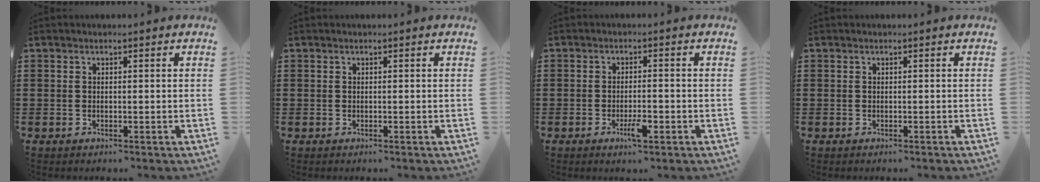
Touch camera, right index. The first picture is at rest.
{"total": 0.0}
{"total": 3.3, "force": [-1.5, 0.9, 2.8], "torque": [-0.052, 0.000, -0.029]}
{"total": 0.0}